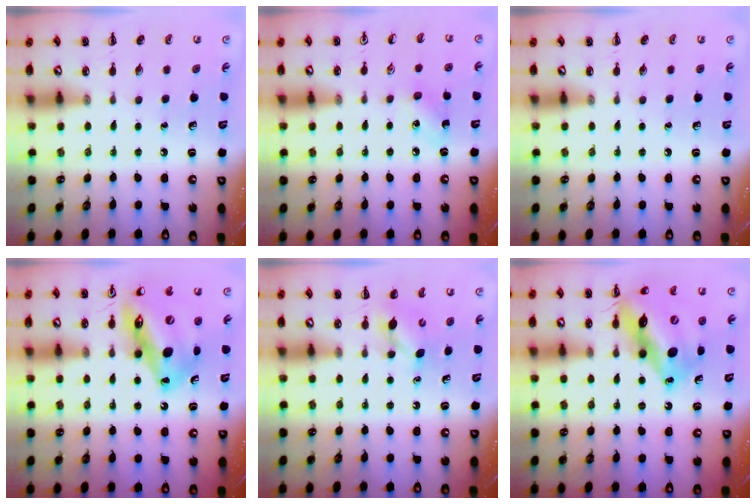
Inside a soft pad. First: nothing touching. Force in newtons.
{"total": 5.8, "press": 5.7, "slide": 1.4}
{"total": 0.0}
{"total": 16.9, "press": 16.3, "slide": 4.5}
{"total": 4.2, "press": 4.0, "slide": 1.1}
{"total": 15.7, "press": 15.1, "slide": 4.2}